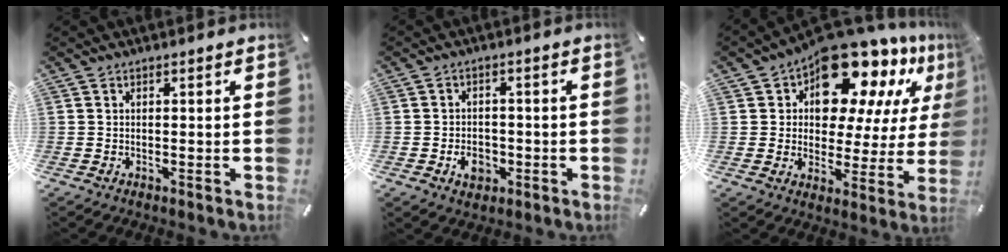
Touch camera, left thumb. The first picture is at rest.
{"total": 5.5, "force": [-2.0, 4.1, 3.0], "torque": [-0.054, 0.003, -0.037]}
{"total": 17.7, "force": [13.1, 8.9, 7.9], "torque": [-0.129, -0.101, 0.225]}